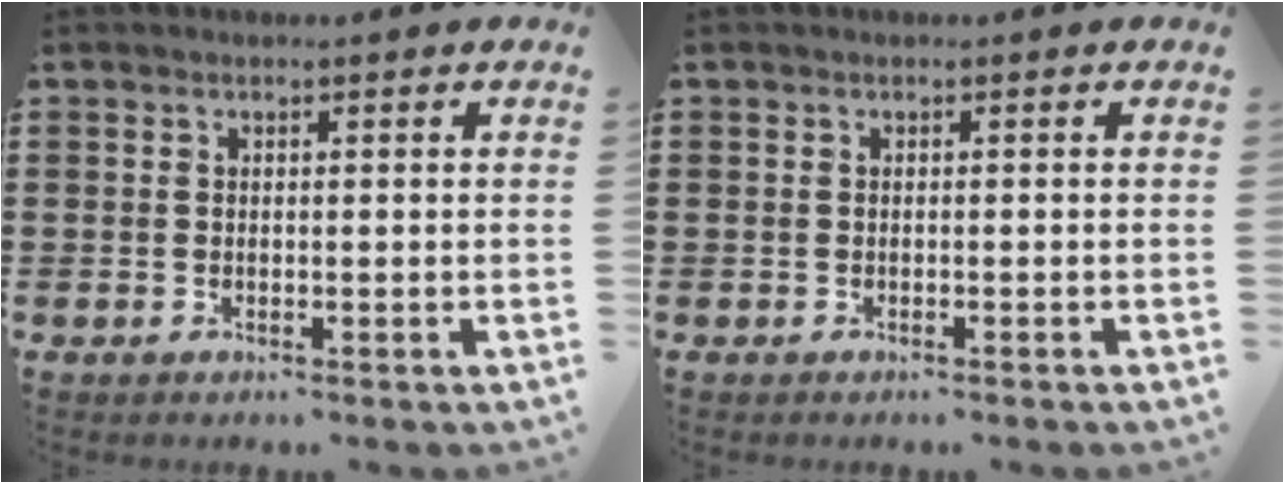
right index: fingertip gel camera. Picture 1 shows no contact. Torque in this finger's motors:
{"motor_torque": [-0.90, 1.24, -0.55, -0.21]}